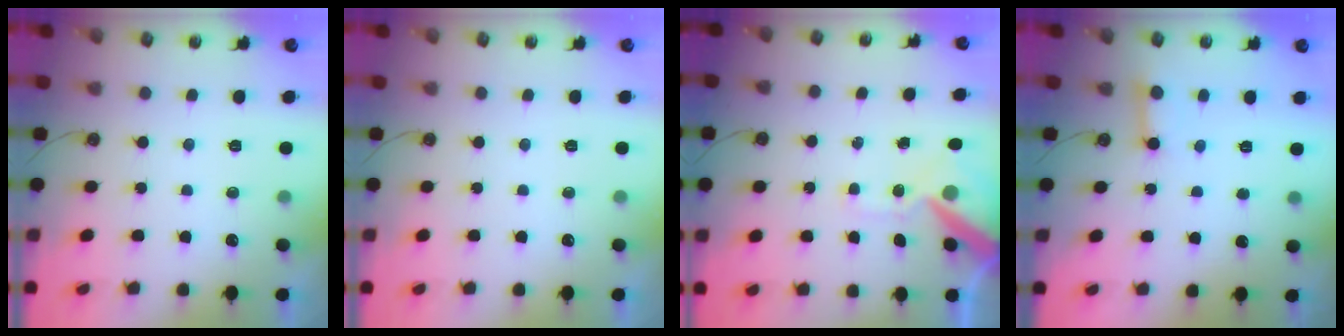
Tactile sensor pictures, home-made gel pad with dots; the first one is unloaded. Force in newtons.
{"total": 0.0}
{"total": 11.7, "press": 11.5, "slide": 1.8}
{"total": 3.0, "press": 3.0, "slide": 0.2}